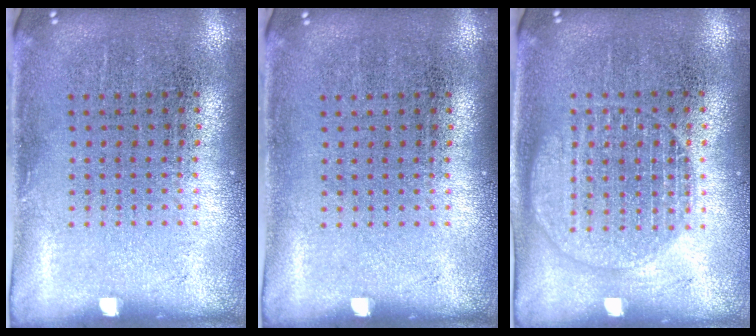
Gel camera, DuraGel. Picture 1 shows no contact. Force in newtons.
{"total": 0.0}
{"total": 1.4, "press": 1.4, "slide": 0.2}